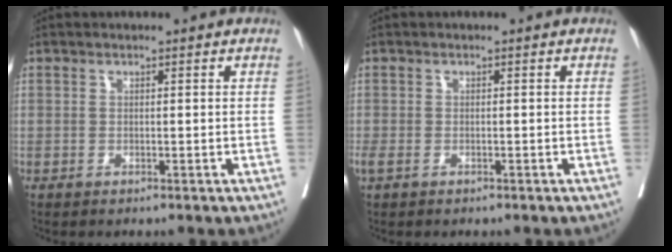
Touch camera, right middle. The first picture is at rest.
{"total": 1.2, "force": [-0.5, 0.7, 0.8], "torque": [-0.026, -0.003, -0.007]}